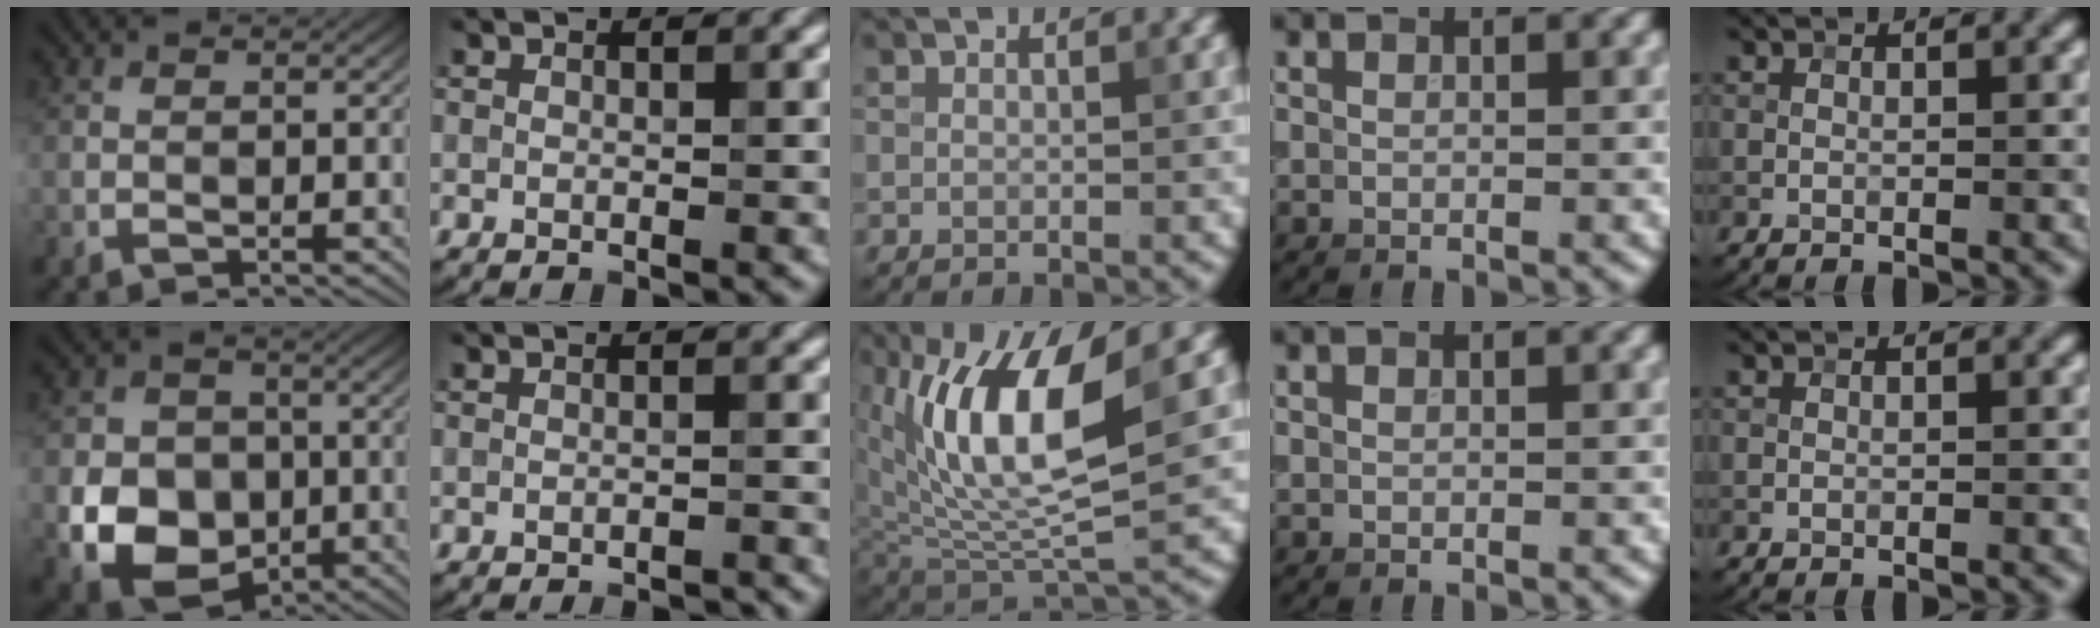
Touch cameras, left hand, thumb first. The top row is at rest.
{"thumb": {"total": 10.6, "force": [-2.0, 8.9, 5.4], "torque": [-0.125, -0.040, -0.037]}, "index": {"total": 2.7, "force": [-2.5, 0.5, 1.0], "torque": [-0.006, 0.002, -0.033]}, "middle": {"total": 10.0, "force": [3.0, 3.8, 8.7], "torque": [-0.166, -0.007, 0.056]}}